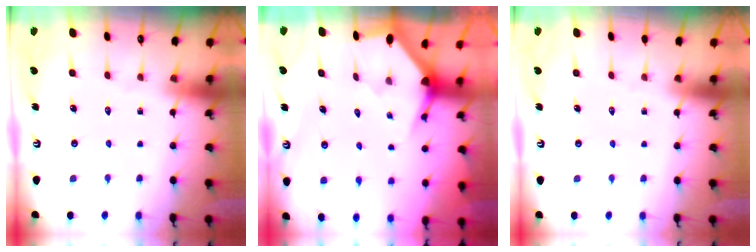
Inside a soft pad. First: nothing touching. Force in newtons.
{"total": 2.9, "press": 2.9, "slide": 0.1}
{"total": 0.0}